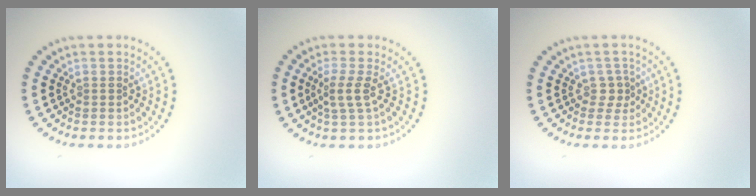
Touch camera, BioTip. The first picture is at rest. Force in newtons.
{"total": 2.1, "press": 1.6, "slide": 1.4}
{"total": 1.4, "press": 1.0, "slide": 0.9}